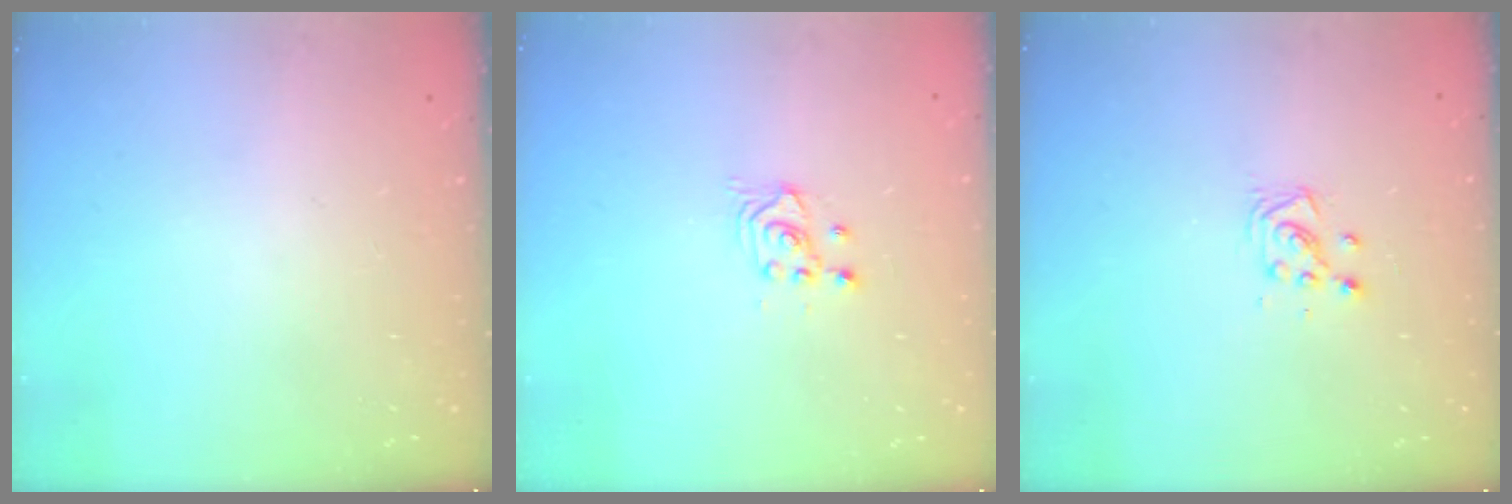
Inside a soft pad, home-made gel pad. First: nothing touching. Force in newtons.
{"total": 2.7, "press": 2.7, "slide": 0.3}
{"total": 4.0, "press": 4.0, "slide": 0.4}